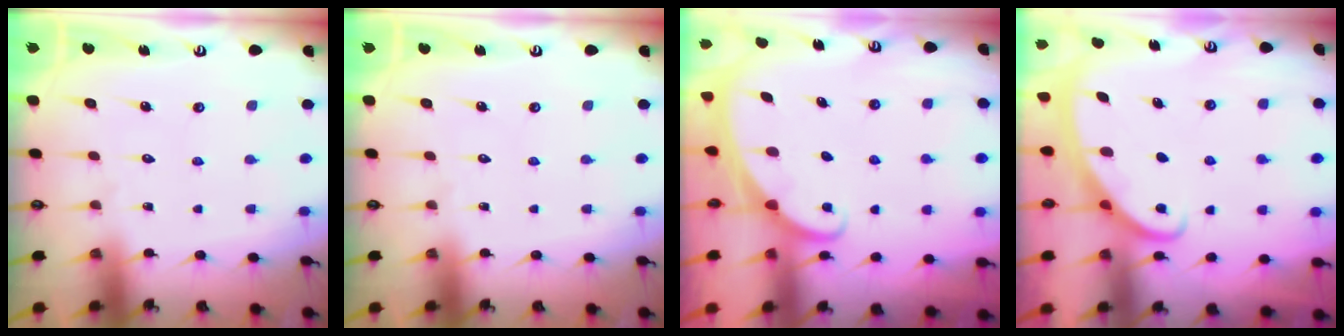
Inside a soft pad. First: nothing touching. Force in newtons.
{"total": 0.0}
{"total": 1.6, "press": 1.6, "slide": 0.1}
{"total": 2.8, "press": 2.8, "slide": 0.3}